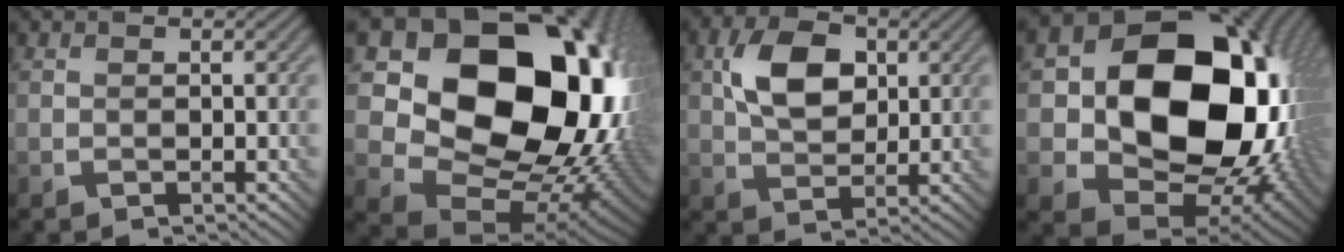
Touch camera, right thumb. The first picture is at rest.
{"total": 21.1, "force": [4.8, 16.2, 12.6], "torque": [-0.230, -0.023, 0.121]}
{"total": 7.4, "force": [1.8, 5.0, 5.2], "torque": [-0.105, 0.009, 0.031]}
{"total": 21.4, "force": [2.1, 16.3, 13.6], "torque": [-0.258, -0.043, 0.077]}